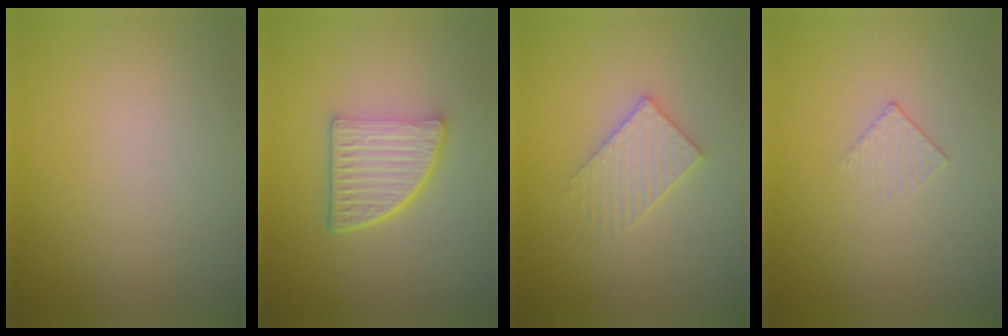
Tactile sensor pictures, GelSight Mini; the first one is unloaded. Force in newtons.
{"total": 5.3, "press": 3.7, "slide": 3.7}
{"total": 2.7, "press": 2.7, "slide": 0.5}
{"total": 1.2, "press": 0.4, "slide": 1.2}